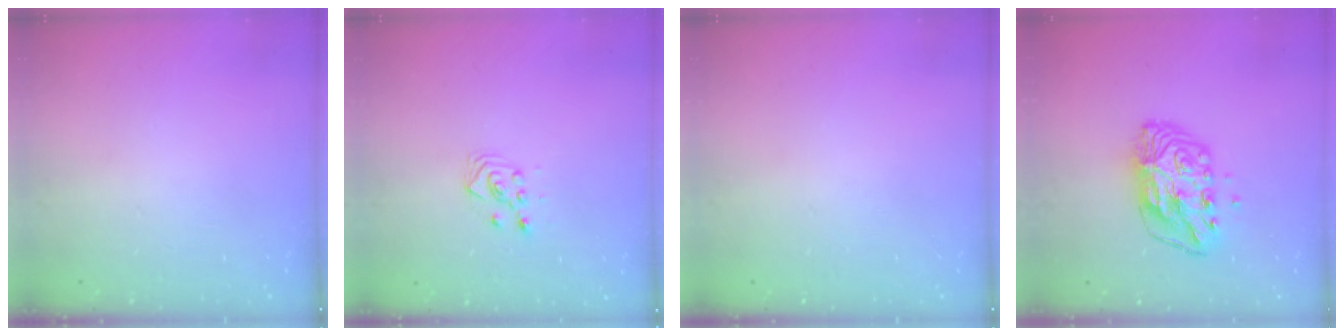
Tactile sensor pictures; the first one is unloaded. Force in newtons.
{"total": 3.1, "press": 2.9, "slide": 0.9}
{"total": 0.0}
{"total": 11.3, "press": 11.2, "slide": 1.6}